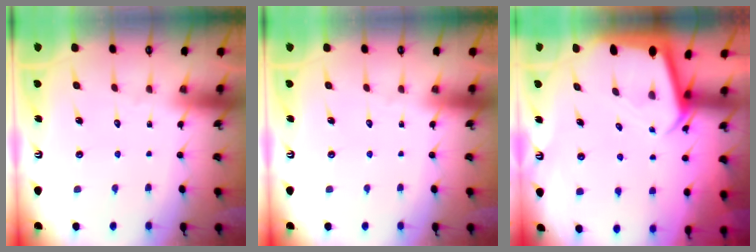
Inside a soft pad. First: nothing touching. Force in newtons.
{"total": 0.0}
{"total": 2.3, "press": 2.3, "slide": 0.2}